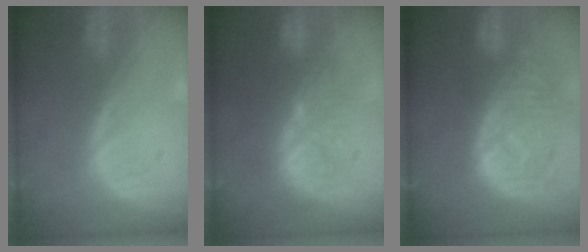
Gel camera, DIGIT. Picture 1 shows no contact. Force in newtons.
{"total": 9.7, "press": 9.0, "slide": 3.6}
{"total": 10.9, "press": 9.7, "slide": 5.0}